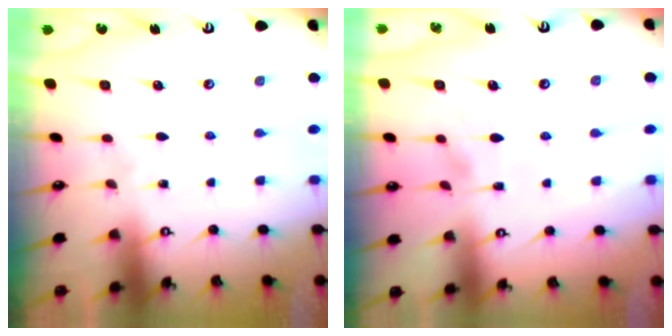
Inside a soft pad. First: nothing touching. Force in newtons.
{"total": 1.7, "press": 1.4, "slide": 1.0}